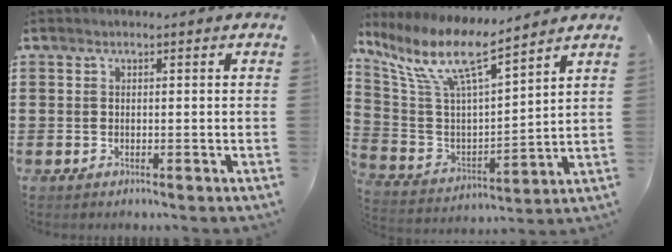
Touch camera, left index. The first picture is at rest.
{"total": 10.9, "force": [7.7, 2.3, 7.4], "torque": [-0.176, -0.050, 0.130]}